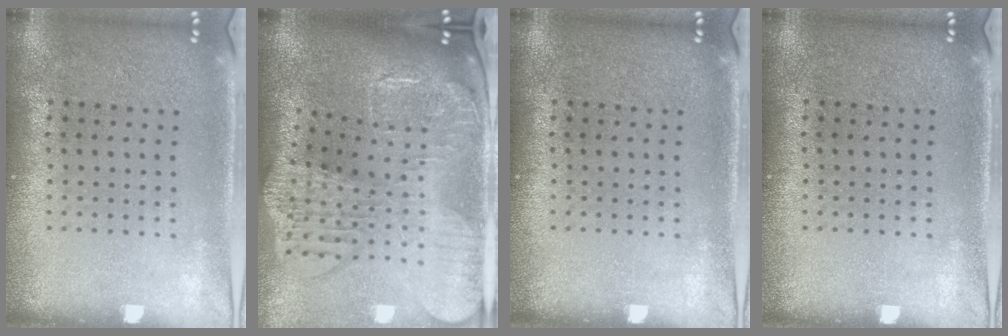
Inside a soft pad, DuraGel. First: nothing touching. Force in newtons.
{"total": 3.3, "press": 2.6, "slide": 2.0}
{"total": 0.0}
{"total": 0.0}